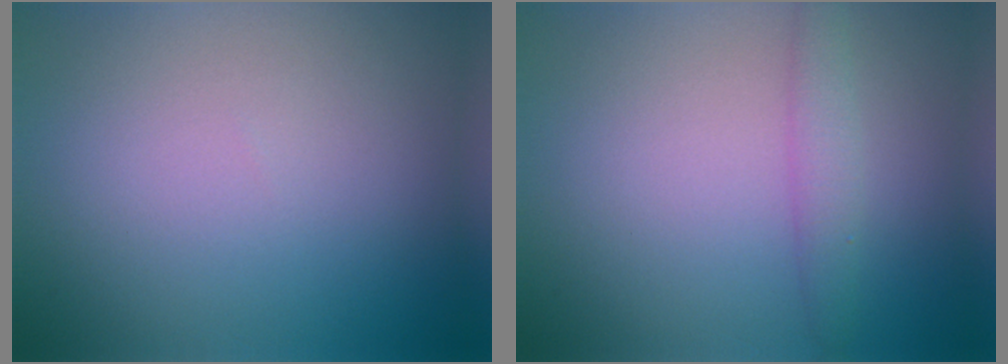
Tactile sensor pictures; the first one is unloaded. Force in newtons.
{"total": 2.0, "press": 2.0, "slide": 0.1}